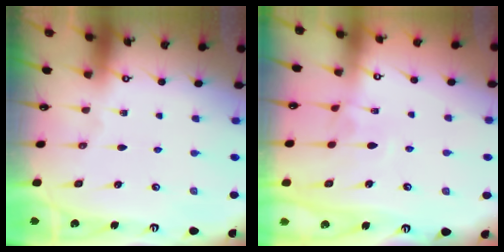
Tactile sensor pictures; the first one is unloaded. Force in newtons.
{"total": 4.0, "press": 4.0, "slide": 0.2}